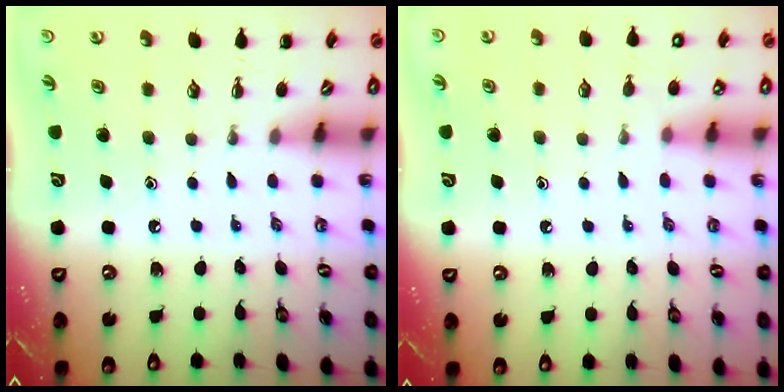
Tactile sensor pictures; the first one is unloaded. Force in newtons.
{"total": 6.0, "press": 5.7, "slide": 2.0}